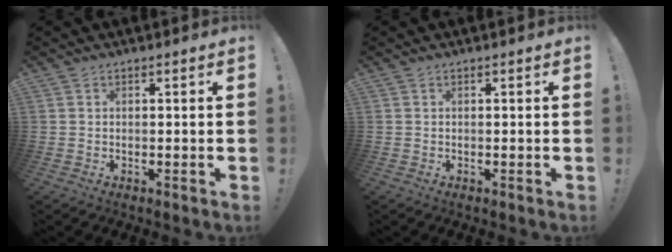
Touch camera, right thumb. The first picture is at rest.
{"total": 0.0}